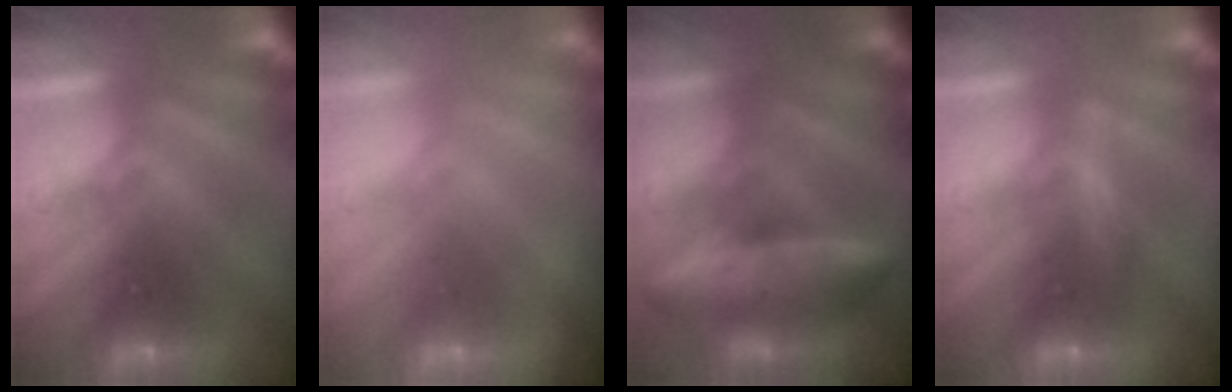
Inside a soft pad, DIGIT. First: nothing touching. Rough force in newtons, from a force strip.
{"total": 1.3}
{"total": 5.8}
{"total": 3.3}